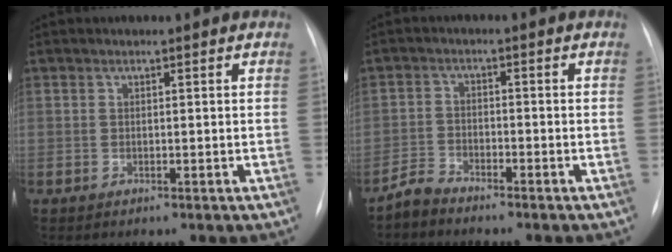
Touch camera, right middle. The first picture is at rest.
{"total": 2.9, "force": [-2.8, 0.4, 0.3], "torque": [-0.012, -0.010, -0.058]}